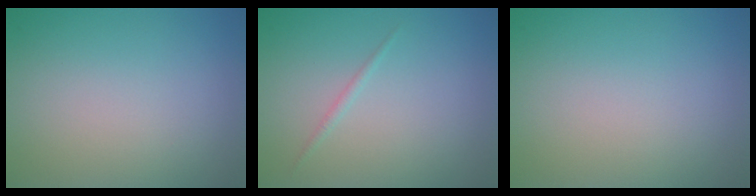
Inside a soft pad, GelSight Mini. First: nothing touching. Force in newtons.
{"total": 0.6, "press": 0.6, "slide": 0.0}
{"total": 0.0}